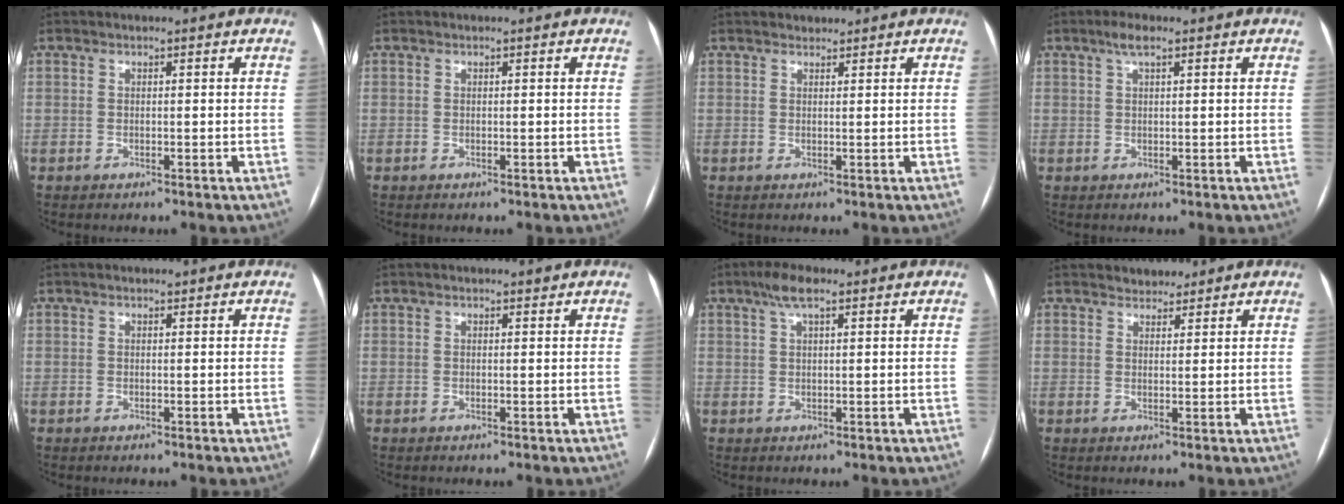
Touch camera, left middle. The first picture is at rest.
{"total": 0.0}
{"total": 1.1, "force": [1.0, 0.4, 0.0], "torque": [-0.006, 0.009, 0.018]}
{"total": 2.2, "force": [1.3, 0.4, 1.7], "torque": [-0.035, 0.009, 0.025]}
{"total": 0.9, "force": [0.7, 0.3, 0.5], "torque": [-0.011, 0.016, 0.010]}
{"total": 1.4, "force": [1.2, 0.3, 0.7], "torque": [-0.013, 0.023, 0.018]}
{"total": 3.7, "force": [2.3, 0.8, 2.8], "torque": [-0.059, 0.013, 0.043]}
{"total": 2.5, "force": [2.2, 1.1, 0.2], "torque": [-0.004, 0.009, 0.034]}